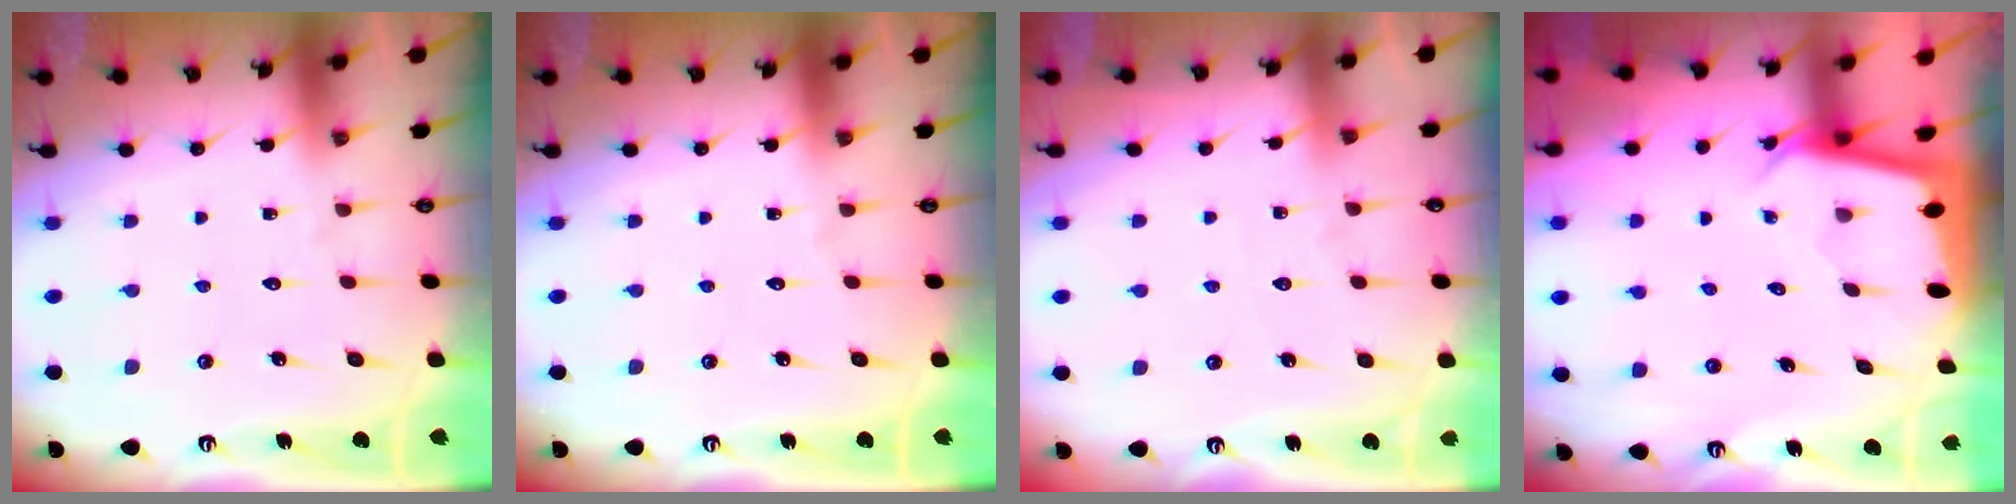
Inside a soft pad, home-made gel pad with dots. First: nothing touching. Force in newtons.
{"total": 0.0}
{"total": 2.2, "press": 2.2, "slide": 0.4}
{"total": 2.1, "press": 2.1, "slide": 0.0}